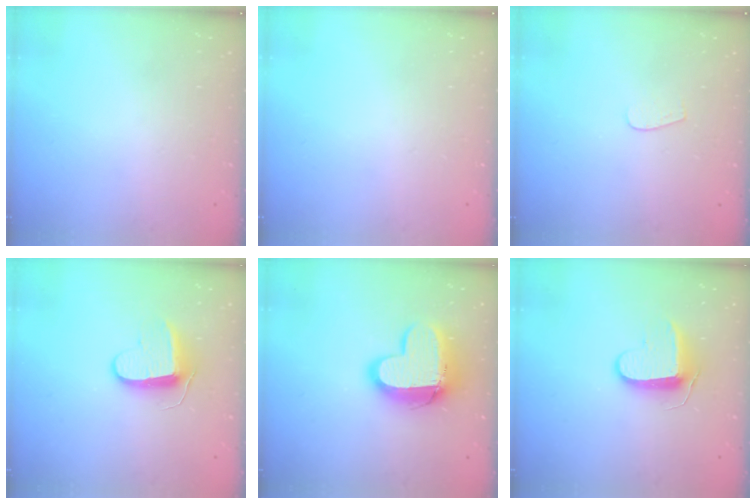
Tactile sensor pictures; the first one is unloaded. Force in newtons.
{"total": 0.0}
{"total": 3.4, "press": 3.4, "slide": 0.3}
{"total": 9.6, "press": 9.6, "slide": 0.4}
{"total": 14.8, "press": 14.7, "slide": 1.2}
{"total": 8.9, "press": 8.9, "slide": 0.2}